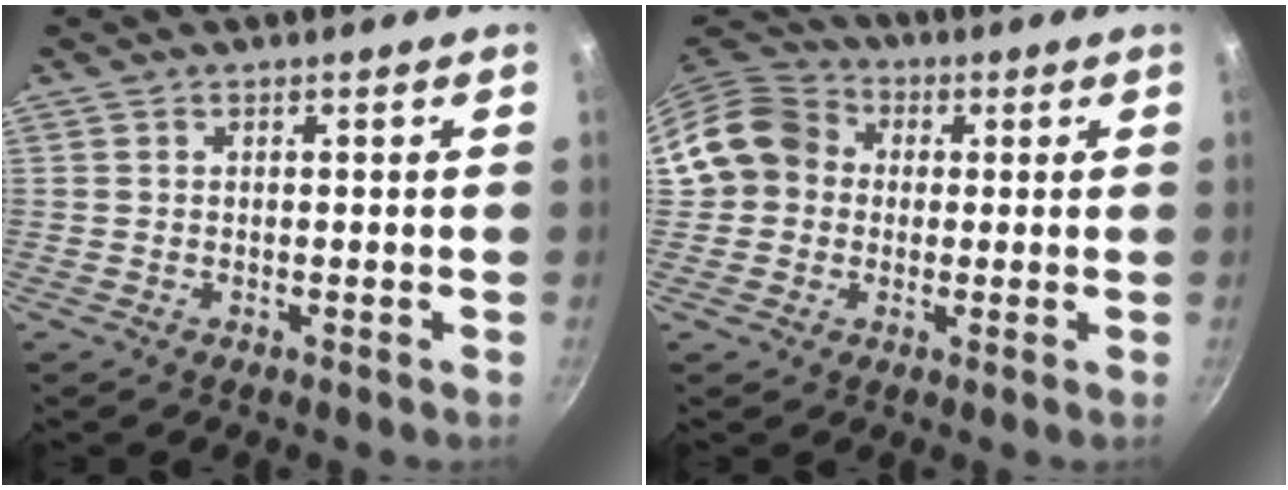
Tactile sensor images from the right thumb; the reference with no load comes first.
{"total": 11.0, "force": [0.9, 9.8, 4.8], "torque": [-0.054, 0.029, -0.001]}